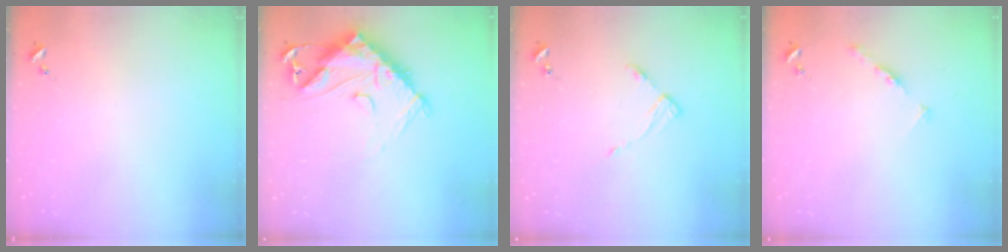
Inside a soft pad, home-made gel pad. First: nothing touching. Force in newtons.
{"total": 14.6, "press": 14.5, "slide": 1.1}
{"total": 4.9, "press": 4.8, "slide": 0.6}
{"total": 4.8, "press": 4.7, "slide": 0.5}